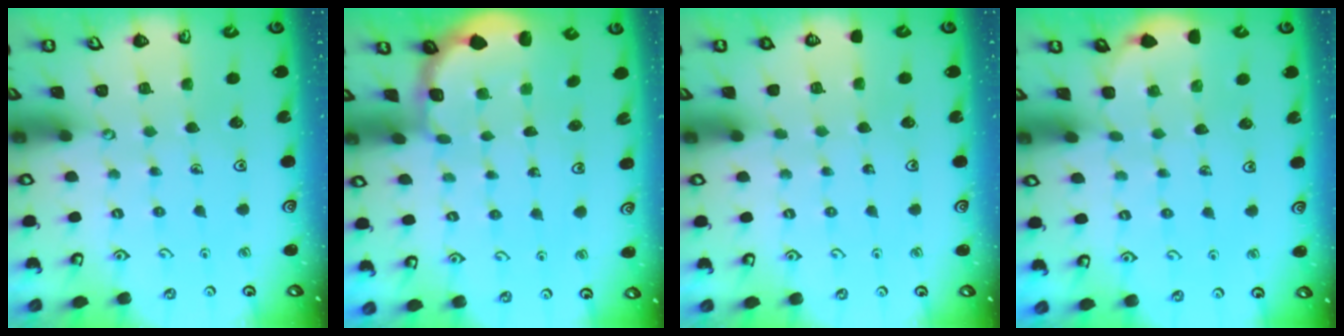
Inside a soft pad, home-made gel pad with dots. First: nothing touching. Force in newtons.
{"total": 1.8, "press": 1.6, "slide": 0.7}
{"total": 0.0}
{"total": 1.7, "press": 1.6, "slide": 0.1}